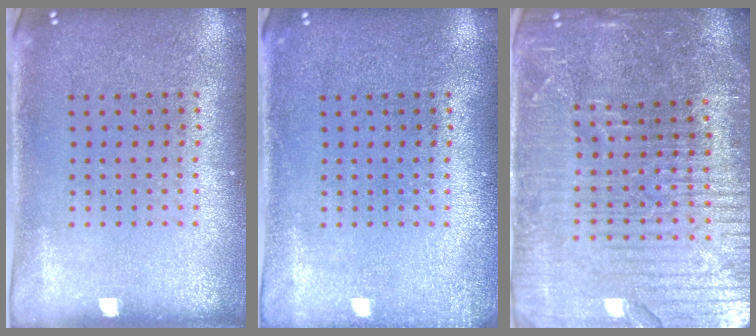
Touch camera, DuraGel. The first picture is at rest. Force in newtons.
{"total": 1.1, "press": 1.1, "slide": 0.3}
{"total": 5.7, "press": 5.1, "slide": 2.6}